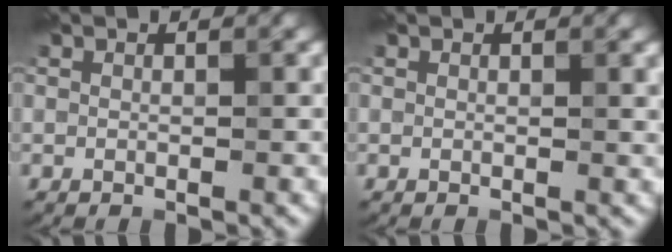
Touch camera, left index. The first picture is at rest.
{"total": 0.6, "force": [0.3, 0.1, 0.4], "torque": [-0.002, 0.000, 0.004]}